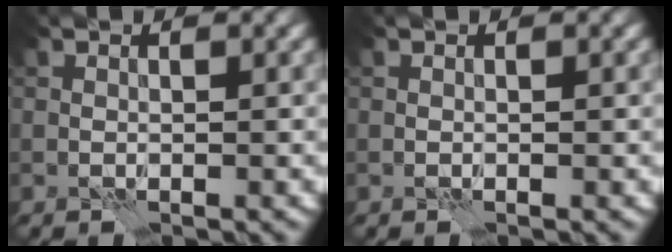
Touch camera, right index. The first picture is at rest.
{"total": 0.0}